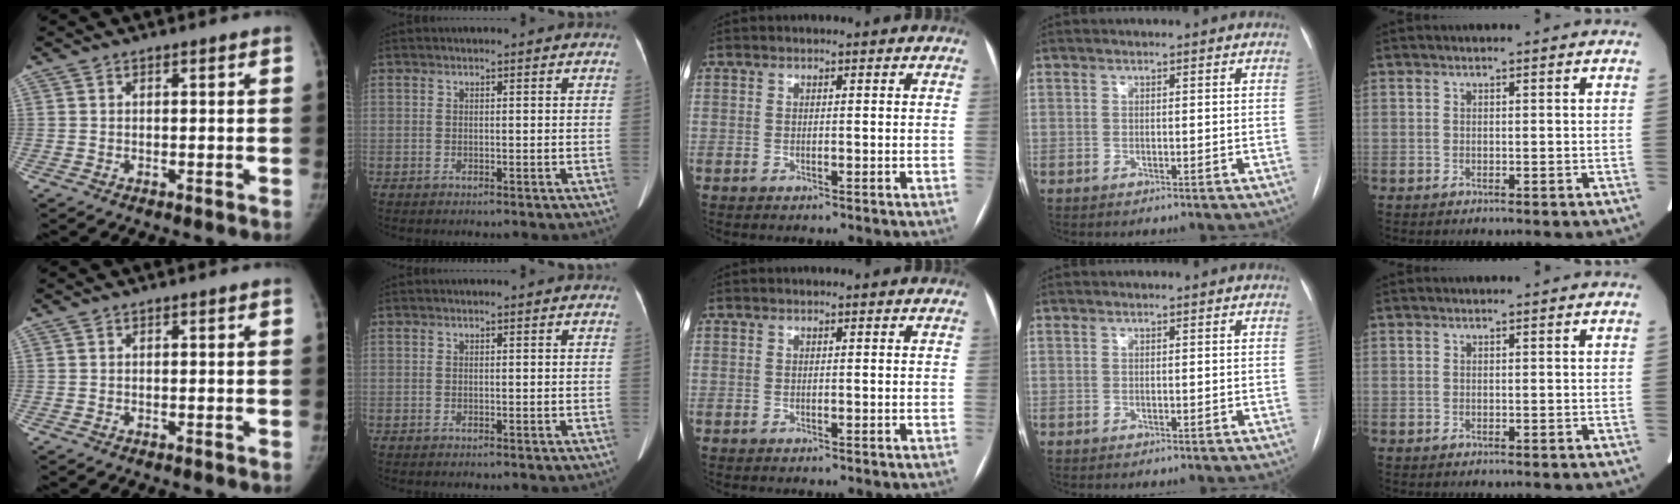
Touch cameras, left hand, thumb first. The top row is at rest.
{}